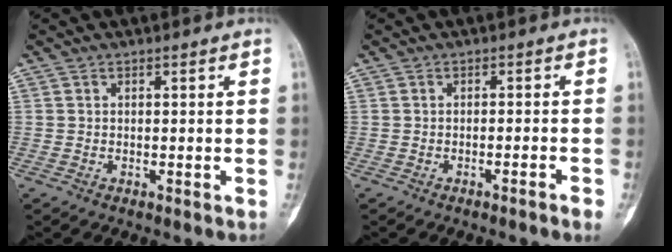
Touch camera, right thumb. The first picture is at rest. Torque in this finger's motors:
{"motor_torque": [-0.29, -0.23, -0.16, 0.19, -0.07]}